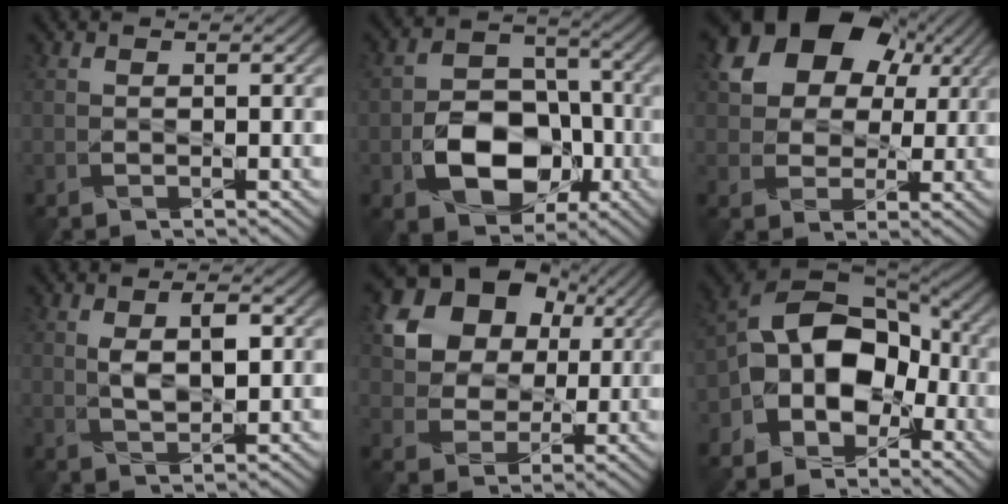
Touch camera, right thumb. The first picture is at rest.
{"total": 10.6, "force": [-3.4, 7.5, 6.6], "torque": [-0.114, -0.009, -0.064]}
{"total": 16.0, "force": [6.9, 11.9, 8.2], "torque": [-0.203, 0.067, 0.132]}
{"total": 4.3, "force": [0.9, 2.1, 3.7], "torque": [-0.076, -0.004, 0.018]}
{"total": 13.7, "force": [5.0, 10.6, 7.1], "torque": [-0.179, 0.041, 0.096]}
{"total": 11.1, "force": [-3.3, 7.9, 7.0], "torque": [-0.116, 0.002, -0.079]}